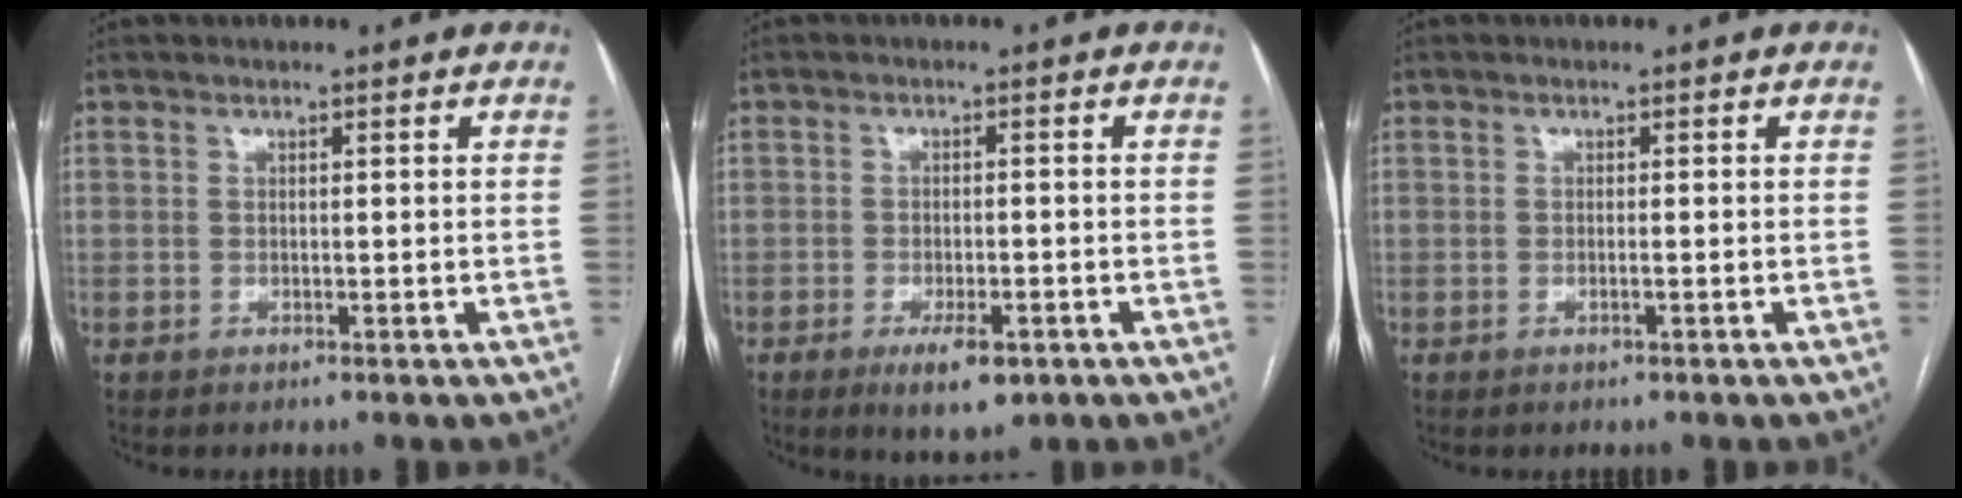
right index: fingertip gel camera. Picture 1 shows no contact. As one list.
[{"total": 5.6, "force": [-3.0, 1.9, 4.3], "torque": [-0.069, -0.006, -0.039]}, {"total": 0.7, "force": [-0.3, -0.1, 0.6], "torque": [-0.012, 0.000, -0.004]}]